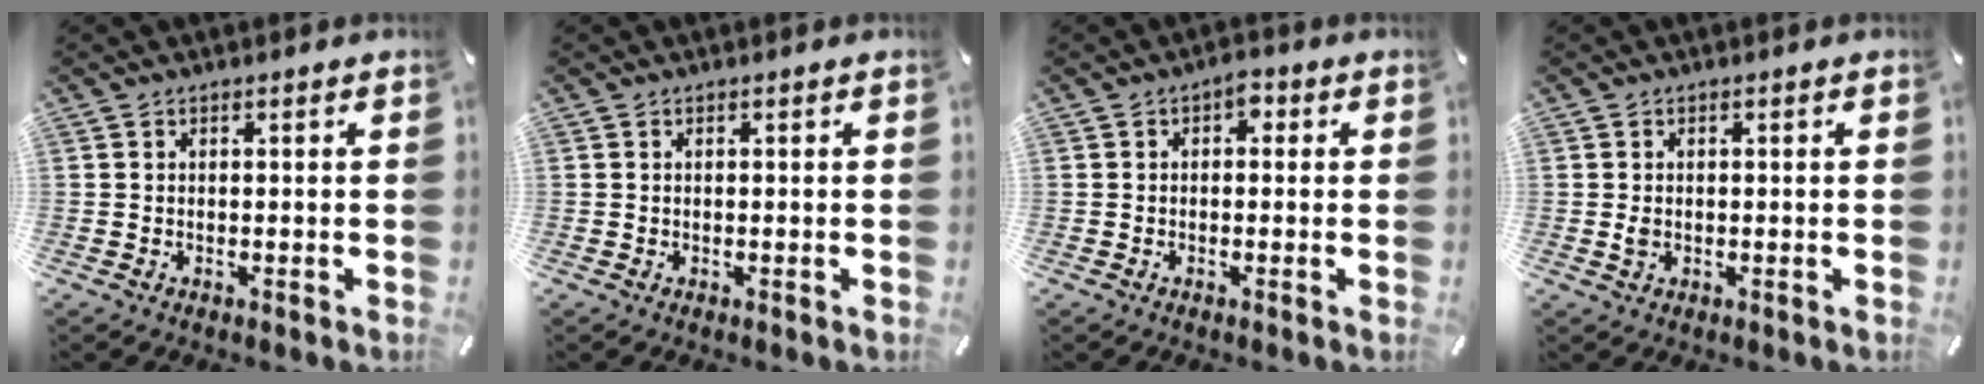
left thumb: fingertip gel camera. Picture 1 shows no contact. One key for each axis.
{"total": 0.0}
{"total": 2.1, "fx": -0.1, "fy": 1.5, "fz": 1.4, "tx": -0.014, "ty": 0.005, "tz": -0.009}
{"total": 1.5, "fx": -0.1, "fy": 1.0, "fz": 1.0, "tx": -0.021, "ty": 0.002, "tz": -0.003}